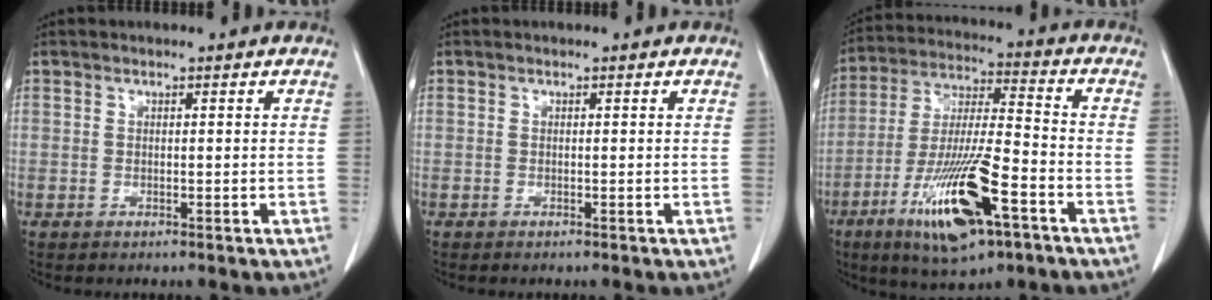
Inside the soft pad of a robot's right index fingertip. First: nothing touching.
{"total": 0.0}
{"total": 17.1, "force": [-8.2, 3.1, 14.7], "torque": [-0.296, -0.026, -0.141]}